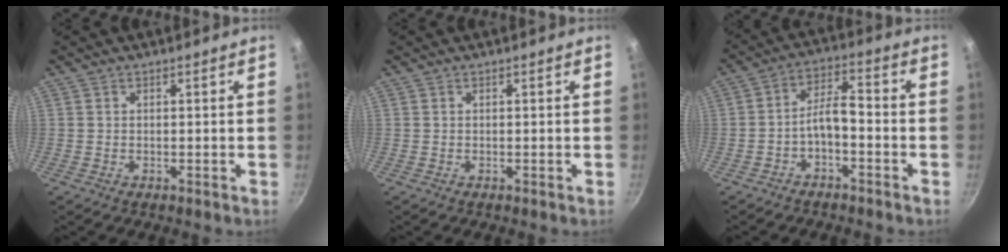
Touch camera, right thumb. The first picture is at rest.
{"total": 0.0}
{"total": 5.9, "force": [-2.8, 2.6, 4.6], "torque": [-0.079, 0.047, -0.050]}